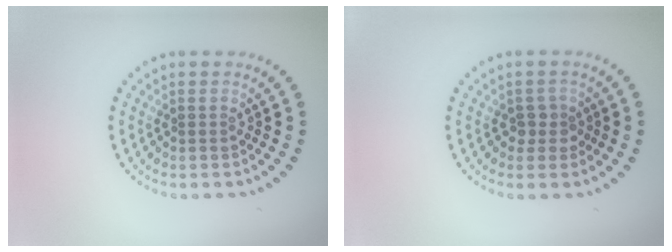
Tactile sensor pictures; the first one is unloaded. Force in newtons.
{"total": 1.6, "press": 1.3, "slide": 0.9}